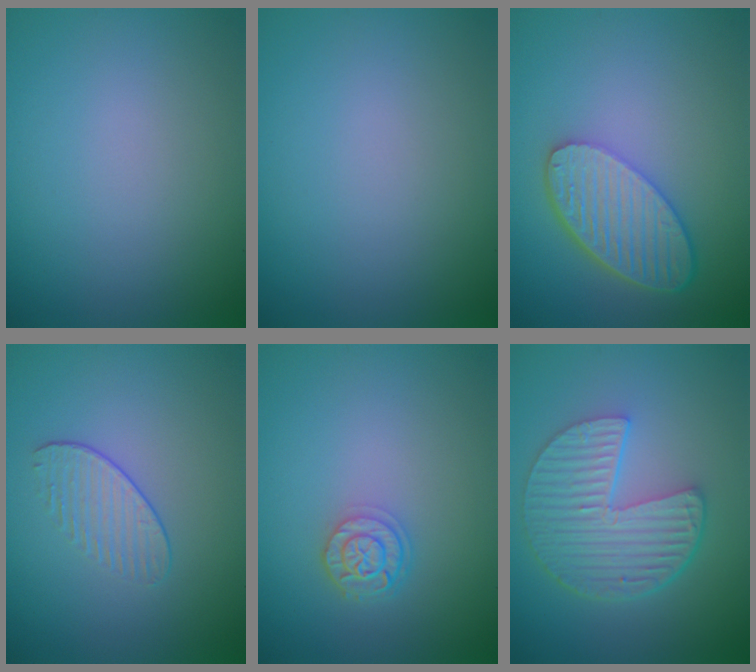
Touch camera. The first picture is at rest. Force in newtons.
{"total": 0.0}
{"total": 5.9, "press": 4.5, "slide": 3.8}
{"total": 1.6, "press": 1.1, "slide": 1.2}
{"total": 2.5, "press": 2.0, "slide": 1.4}
{"total": 6.2, "press": 4.4, "slide": 4.3}